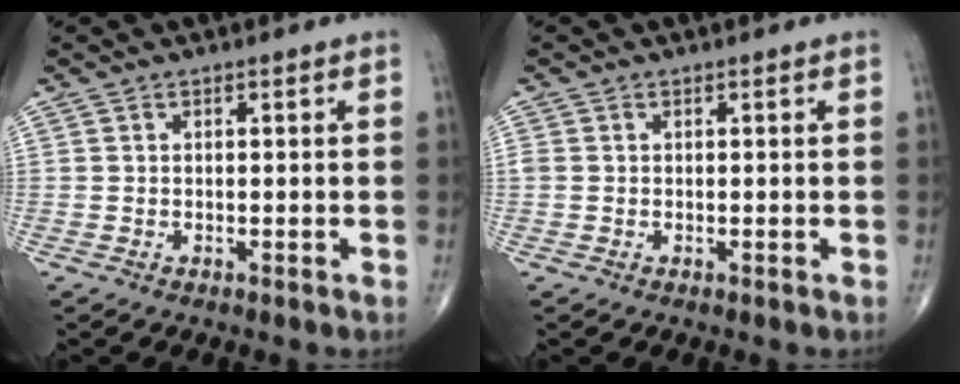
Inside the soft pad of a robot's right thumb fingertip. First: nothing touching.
{"total": 0.8, "force": [0.1, 0.6, 0.5], "torque": [-0.013, 0.004, 0.003]}